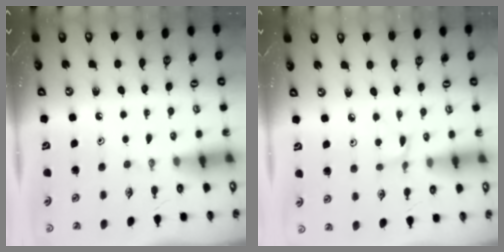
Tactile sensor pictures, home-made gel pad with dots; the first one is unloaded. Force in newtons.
{"total": 1.2, "press": 1.2, "slide": 0.1}